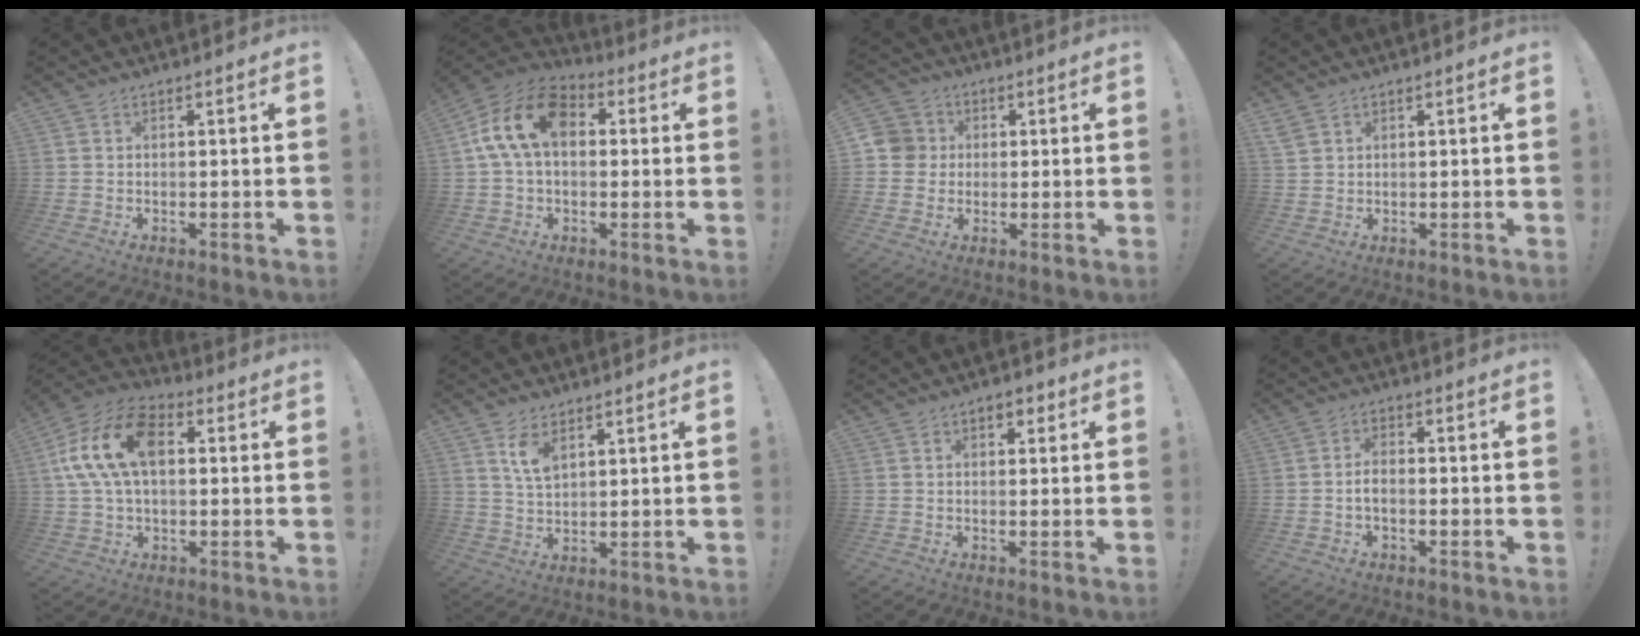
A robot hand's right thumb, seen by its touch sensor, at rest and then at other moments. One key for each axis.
{"total": 16.4, "fx": 3.7, "fy": 10.5, "fz": 12.1, "tx": -0.221, "ty": 0.014, "tz": 0.066}
{"total": 7.0, "fx": 0.4, "fy": 6.9, "fz": 1.4, "tx": -0.022, "ty": 0.012, "tz": 0.010}
{"total": 2.8, "fx": 2.0, "fy": 1.5, "fz": 1.3, "tx": -0.019, "ty": -0.006, "tz": 0.038}
{"total": 17.7, "fx": 3.7, "fy": 11.2, "fz": 13.2, "tx": -0.261, "ty": 0.012, "tz": 0.065}
{"total": 6.3, "fx": 3.9, "fy": 3.1, "fz": 3.9, "tx": -0.068, "ty": -0.017, "tz": 0.069}
{"total": 3.1, "fx": 1.2, "fy": 2.0, "fz": 2.0, "tx": -0.025, "ty": 0.002, "tz": 0.018}
{"total": 3.3, "fx": -0.6, "fy": 1.7, "fz": 2.7, "tx": -0.054, "ty": 0.004, "tz": -0.013}